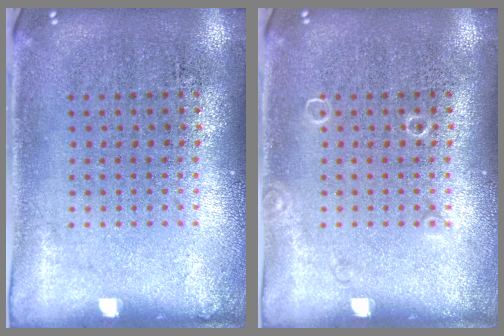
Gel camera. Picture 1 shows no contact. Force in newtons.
{"total": 0.6, "press": 0.6, "slide": 0.1}